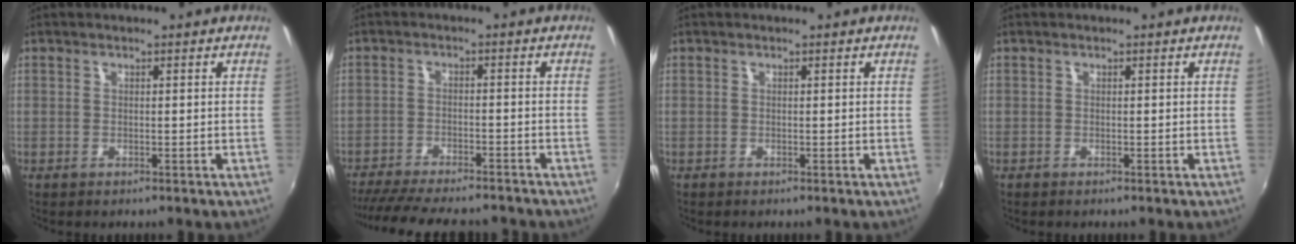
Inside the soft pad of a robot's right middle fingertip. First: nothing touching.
{"total": 16.3, "force": [-14.1, 3.4, 7.3], "torque": [-0.149, -0.027, -0.214]}
{"total": 0.0}
{"total": 0.0}